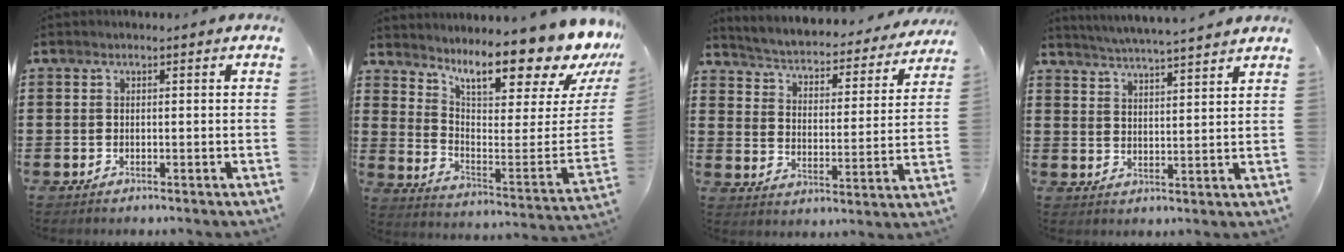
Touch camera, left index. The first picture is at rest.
{"total": 12.7, "force": [10.1, 2.0, 7.3], "torque": [-0.122, -0.095, 0.164]}
{"total": 2.7, "force": [2.6, 0.1, 0.7], "torque": [-0.033, -0.031, 0.032]}
{"total": 4.0, "force": [3.9, -0.9, 0.6], "torque": [-0.028, -0.027, 0.066]}